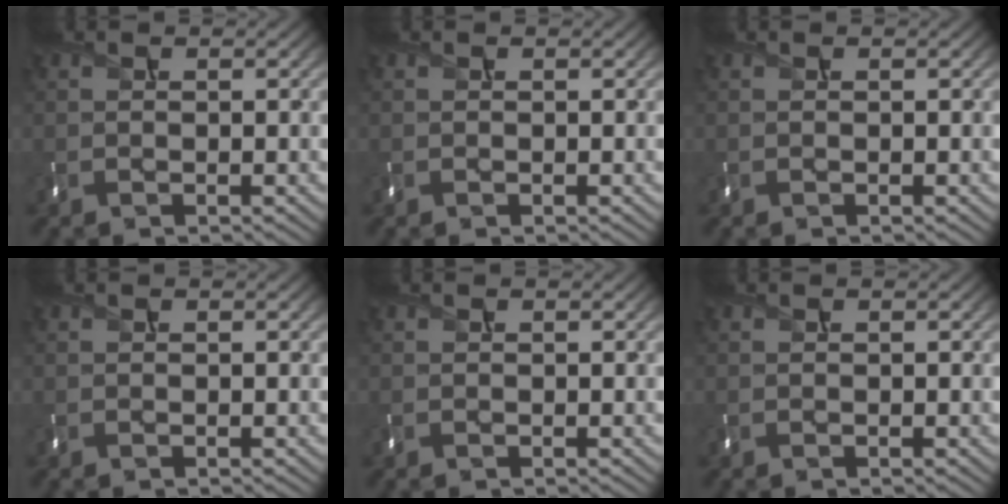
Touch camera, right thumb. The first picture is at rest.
{"total": 0.0}
{"total": 0.0}
{"total": 0.0}
{"total": 0.0}
{"total": 0.0}